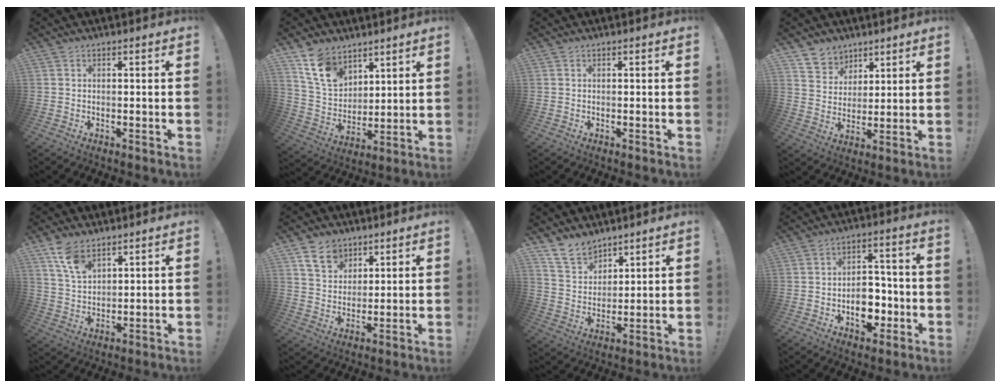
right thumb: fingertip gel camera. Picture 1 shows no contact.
{"total": 13.5, "force": [9.3, 8.2, 5.2], "torque": [-0.106, -0.051, 0.184]}
{"total": 0.0}
{"total": 7.7, "force": [5.4, 5.5, 0.5], "torque": [-0.012, -0.051, 0.107]}
{"total": 8.2, "force": [5.7, 4.1, 4.3], "torque": [-0.081, -0.027, 0.108]}
{"total": 9.0, "force": [5.5, 6.5, 3.0], "torque": [-0.050, -0.027, 0.109]}
{"total": 10.2, "force": [8.4, 5.2, 2.3], "torque": [-0.048, -0.061, 0.167]}
{"total": 10.7, "force": [-3.6, 7.5, 6.7], "torque": [-0.092, 0.027, -0.056]}